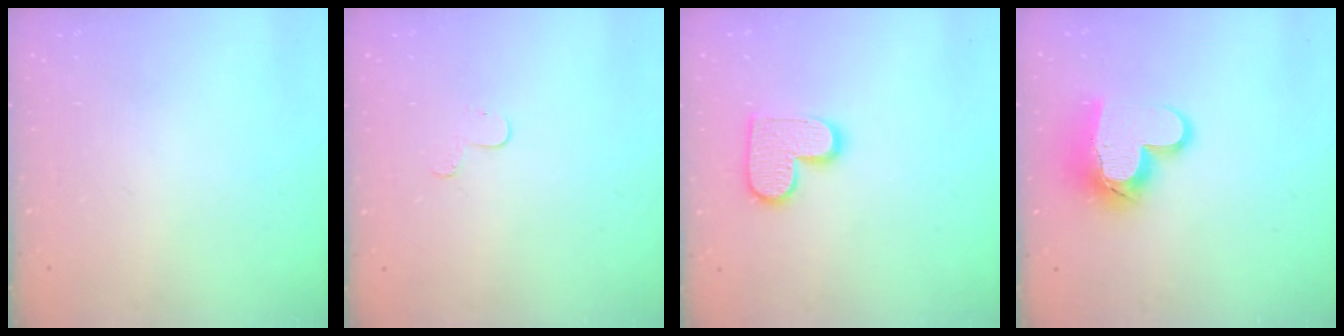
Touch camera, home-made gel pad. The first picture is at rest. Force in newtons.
{"total": 4.8, "press": 4.8, "slide": 0.5}
{"total": 11.9, "press": 11.9, "slide": 0.6}
{"total": 14.3, "press": 14.3, "slide": 1.1}